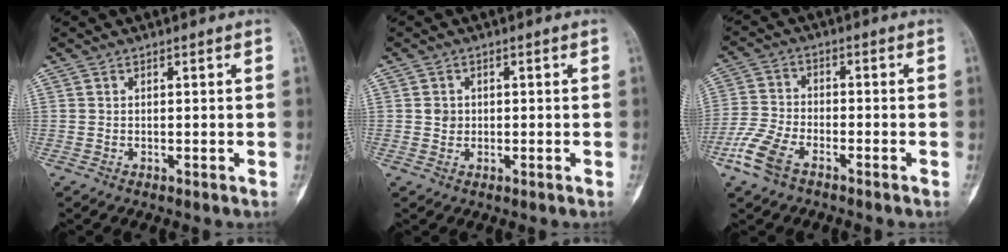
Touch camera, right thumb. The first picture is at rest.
{"total": 1.9, "force": [0.0, 1.7, 0.8], "torque": [-0.004, 0.004, 0.001]}
{"total": 8.1, "force": [-4.9, 3.9, 5.2], "torque": [-0.126, 0.013, -0.100]}